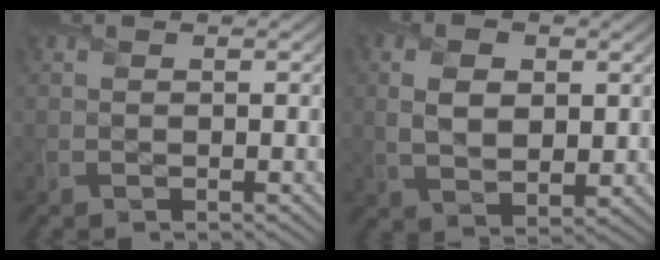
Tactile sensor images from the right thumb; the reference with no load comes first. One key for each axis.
{"total": 5.9, "fx": 1.2, "fy": 3.8, "fz": 4.4, "tx": -0.090, "ty": -0.002, "tz": 0.023}